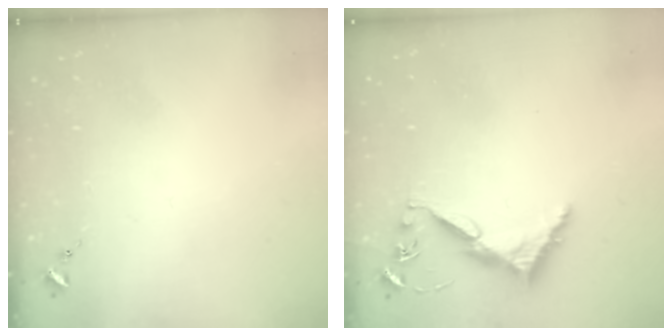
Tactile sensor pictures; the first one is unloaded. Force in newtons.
{"total": 6.2, "press": 6.2, "slide": 0.5}